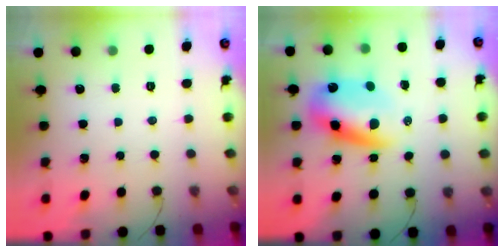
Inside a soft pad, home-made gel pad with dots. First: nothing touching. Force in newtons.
{"total": 10.3, "press": 9.9, "slide": 2.8}